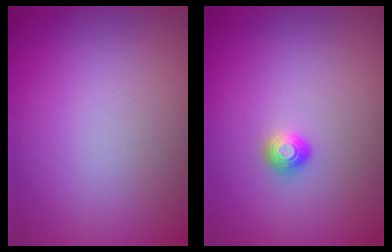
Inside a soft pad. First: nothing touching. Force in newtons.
{"total": 1.1, "press": 1.1, "slide": 0.1}